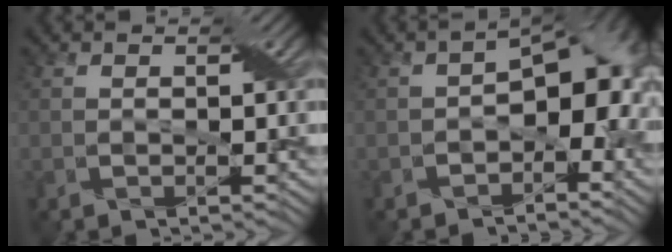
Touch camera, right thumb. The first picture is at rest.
{"total": 9.3, "force": [-2.4, 5.4, 7.2], "torque": [-0.075, -0.014, -0.043]}